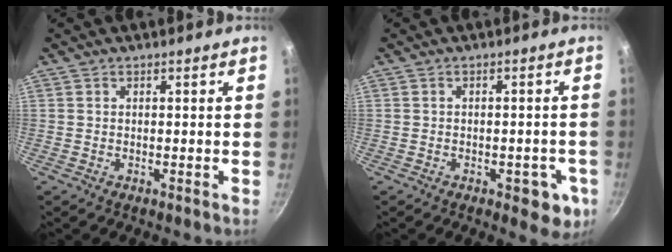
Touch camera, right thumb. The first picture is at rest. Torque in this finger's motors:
{"motor_torque": [-0.31, 0.11, -0.19, 0.09, 0.02]}